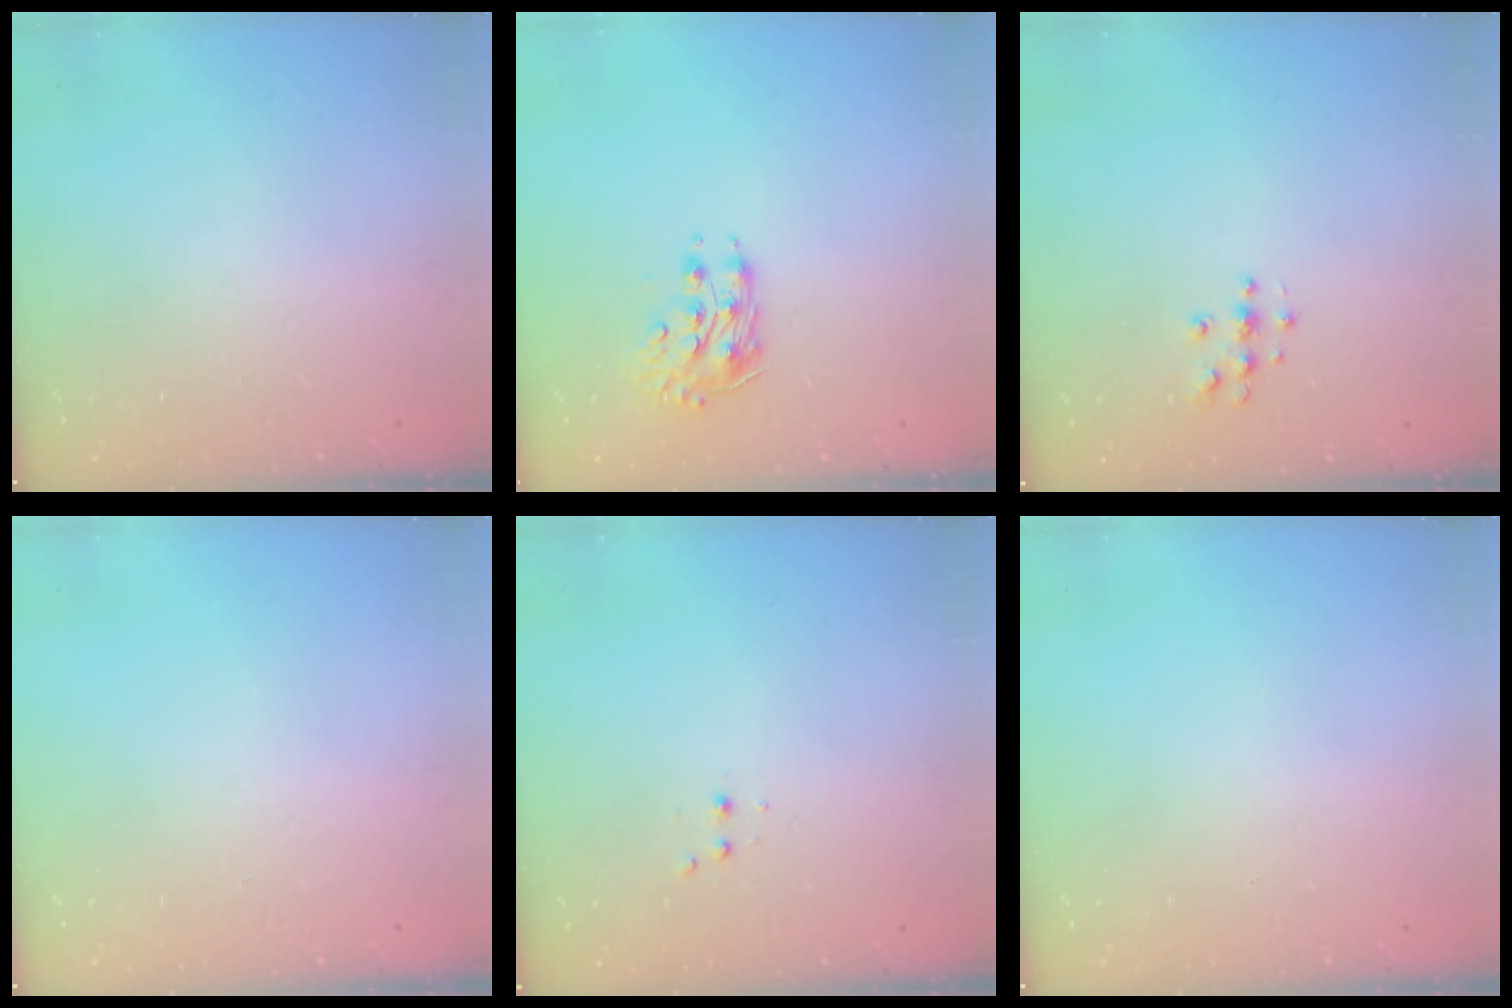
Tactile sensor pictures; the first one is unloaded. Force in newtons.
{"total": 9.4, "press": 9.4, "slide": 0.9}
{"total": 5.4, "press": 5.4, "slide": 0.6}
{"total": 0.0}
{"total": 2.5, "press": 2.4, "slide": 0.5}
{"total": 0.0}